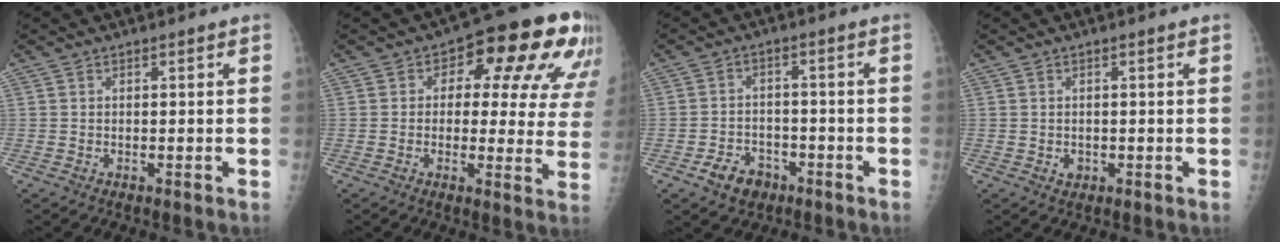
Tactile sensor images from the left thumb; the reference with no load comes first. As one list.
[{"total": 17.6, "force": [6.8, 9.0, 13.5], "torque": [-0.109, 0.004, 0.074]}, {"total": 5.9, "force": [-3.4, 4.2, 2.4], "torque": [-0.024, 0.023, -0.052]}, {"total": 1.3, "force": [-0.2, 1.1, 0.7], "torque": [-0.005, 0.001, 0.001]}]